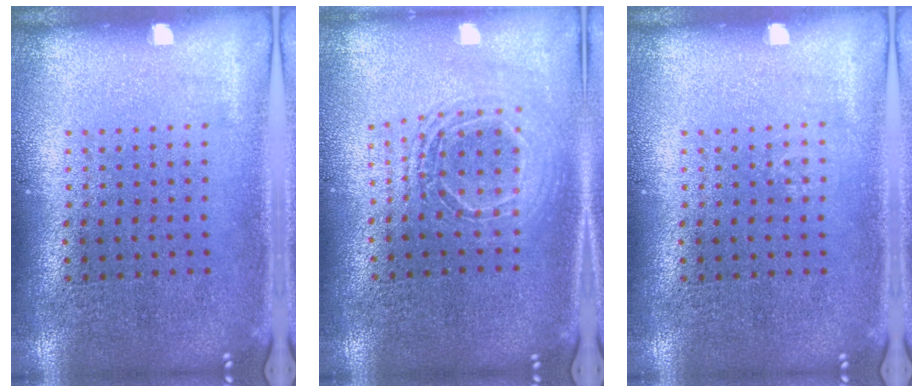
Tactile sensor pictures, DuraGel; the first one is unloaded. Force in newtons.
{"total": 1.6, "press": 1.3, "slide": 0.8}
{"total": 0.5, "press": 0.5, "slide": 0.2}